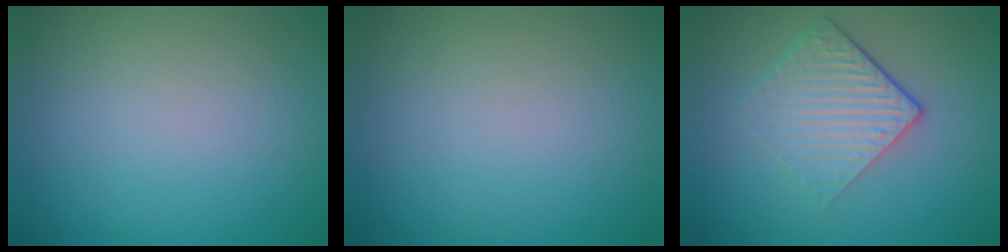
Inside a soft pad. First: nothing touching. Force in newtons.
{"total": 0.0}
{"total": 4.5, "press": 3.0, "slide": 3.3}